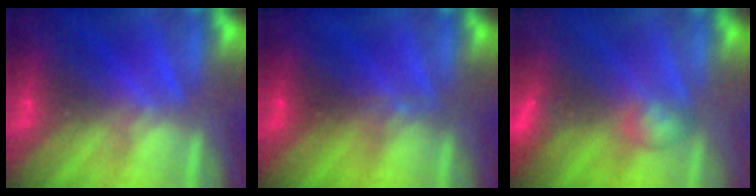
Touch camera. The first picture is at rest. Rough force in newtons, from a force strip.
{"total": 2.2}
{"total": 2.9}